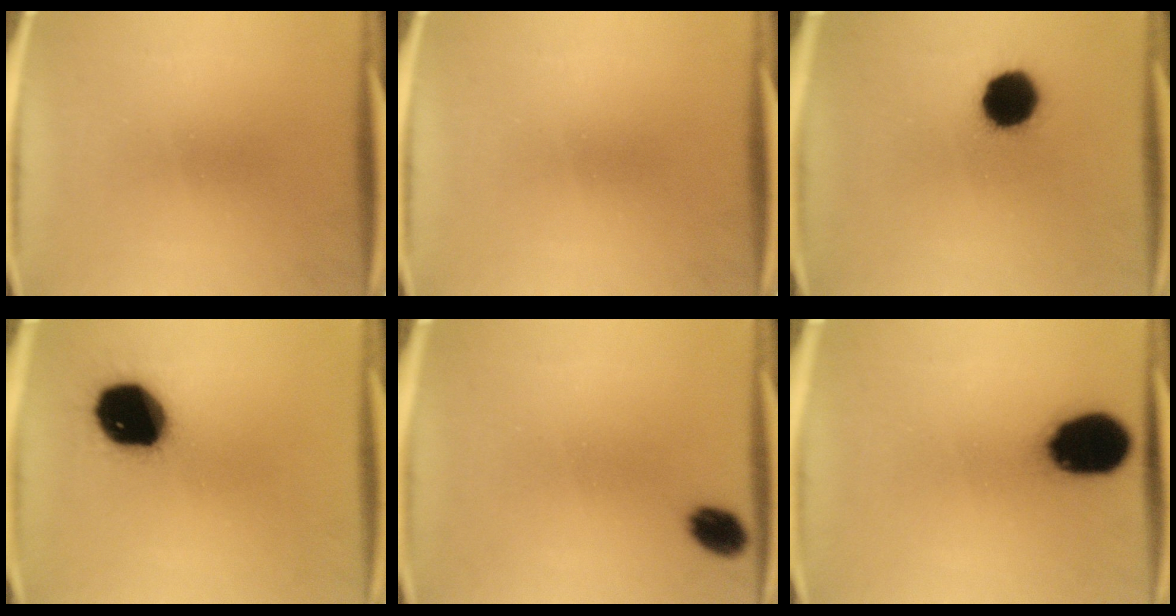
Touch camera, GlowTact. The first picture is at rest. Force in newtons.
{"total": 0.0}
{"total": 12.1}
{"total": 19.1}
{"total": 4.7}
{"total": 17.0}